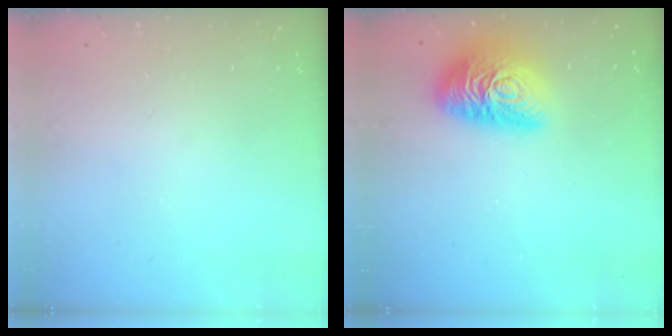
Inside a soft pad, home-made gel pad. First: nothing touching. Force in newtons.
{"total": 18.3, "press": 18.3, "slide": 1.1}